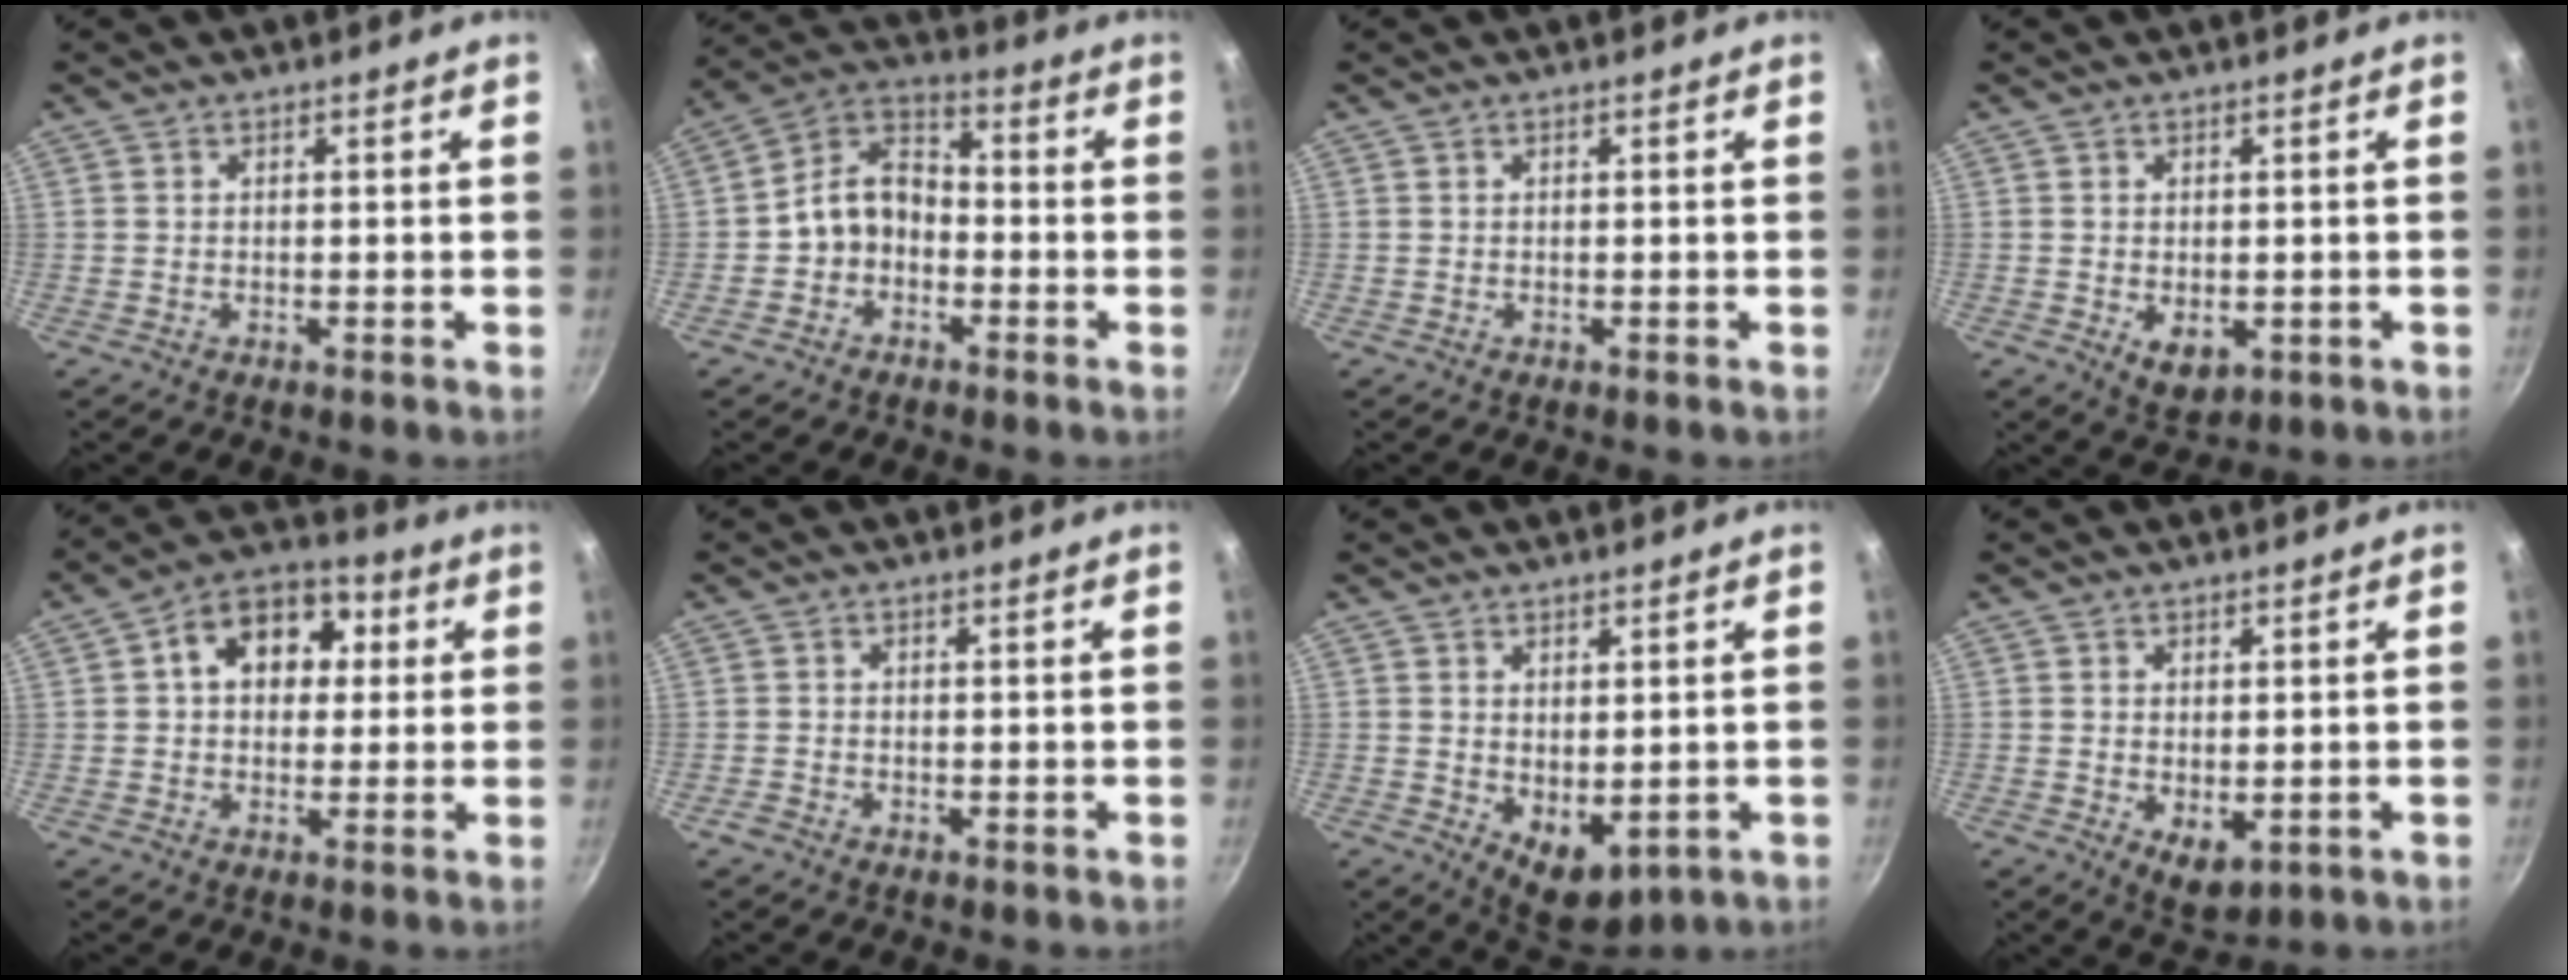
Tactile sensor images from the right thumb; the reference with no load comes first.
{"total": 8.6, "force": [-2.2, 6.6, 5.1], "torque": [-0.064, 0.047, -0.056]}
{"total": 0.0}
{"total": 4.6, "force": [-0.7, 3.1, 3.3], "torque": [-0.045, -0.011, -0.001]}
{"total": 12.3, "force": [2.6, 9.1, 7.9], "torque": [-0.079, 0.021, 0.022]}
{"total": 1.0, "force": [-0.7, 0.6, 0.4], "torque": [-0.010, 0.001, -0.015]}
{"total": 6.5, "force": [0.4, 4.0, 5.1], "torque": [-0.050, -0.018, 0.024]}
{"total": 4.8, "force": [-0.3, 2.9, 3.8], "torque": [-0.046, -0.013, 0.006]}